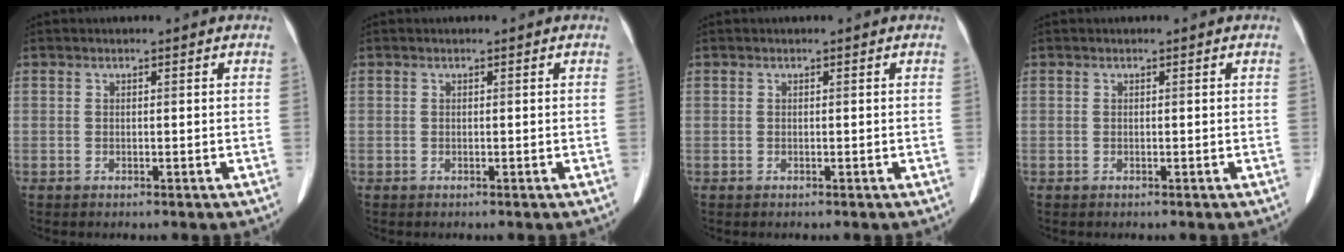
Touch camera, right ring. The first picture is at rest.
{"total": 0.0}
{"total": 0.0}
{"total": 0.0}